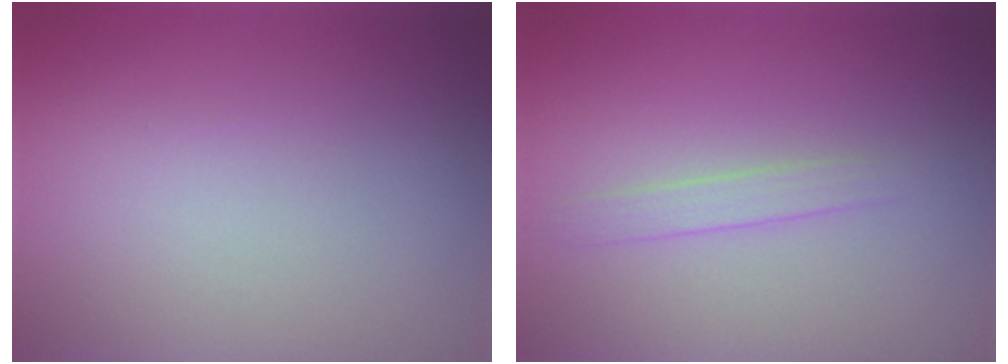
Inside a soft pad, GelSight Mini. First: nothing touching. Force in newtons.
{"total": 1.2, "press": 1.2, "slide": 0.0}